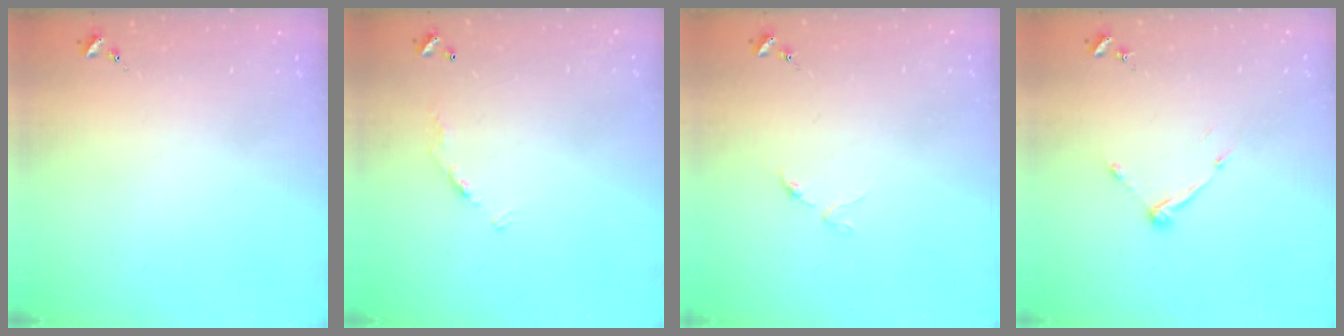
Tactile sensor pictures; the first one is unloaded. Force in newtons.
{"total": 7.1, "press": 7.1, "slide": 0.6}
{"total": 3.4, "press": 3.3, "slide": 0.5}
{"total": 6.7, "press": 6.6, "slide": 0.5}